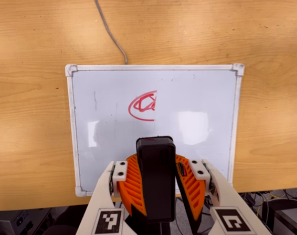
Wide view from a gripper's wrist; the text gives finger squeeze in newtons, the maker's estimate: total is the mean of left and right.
{"total": 9.7, "left": 10.1, "right": 9.3}